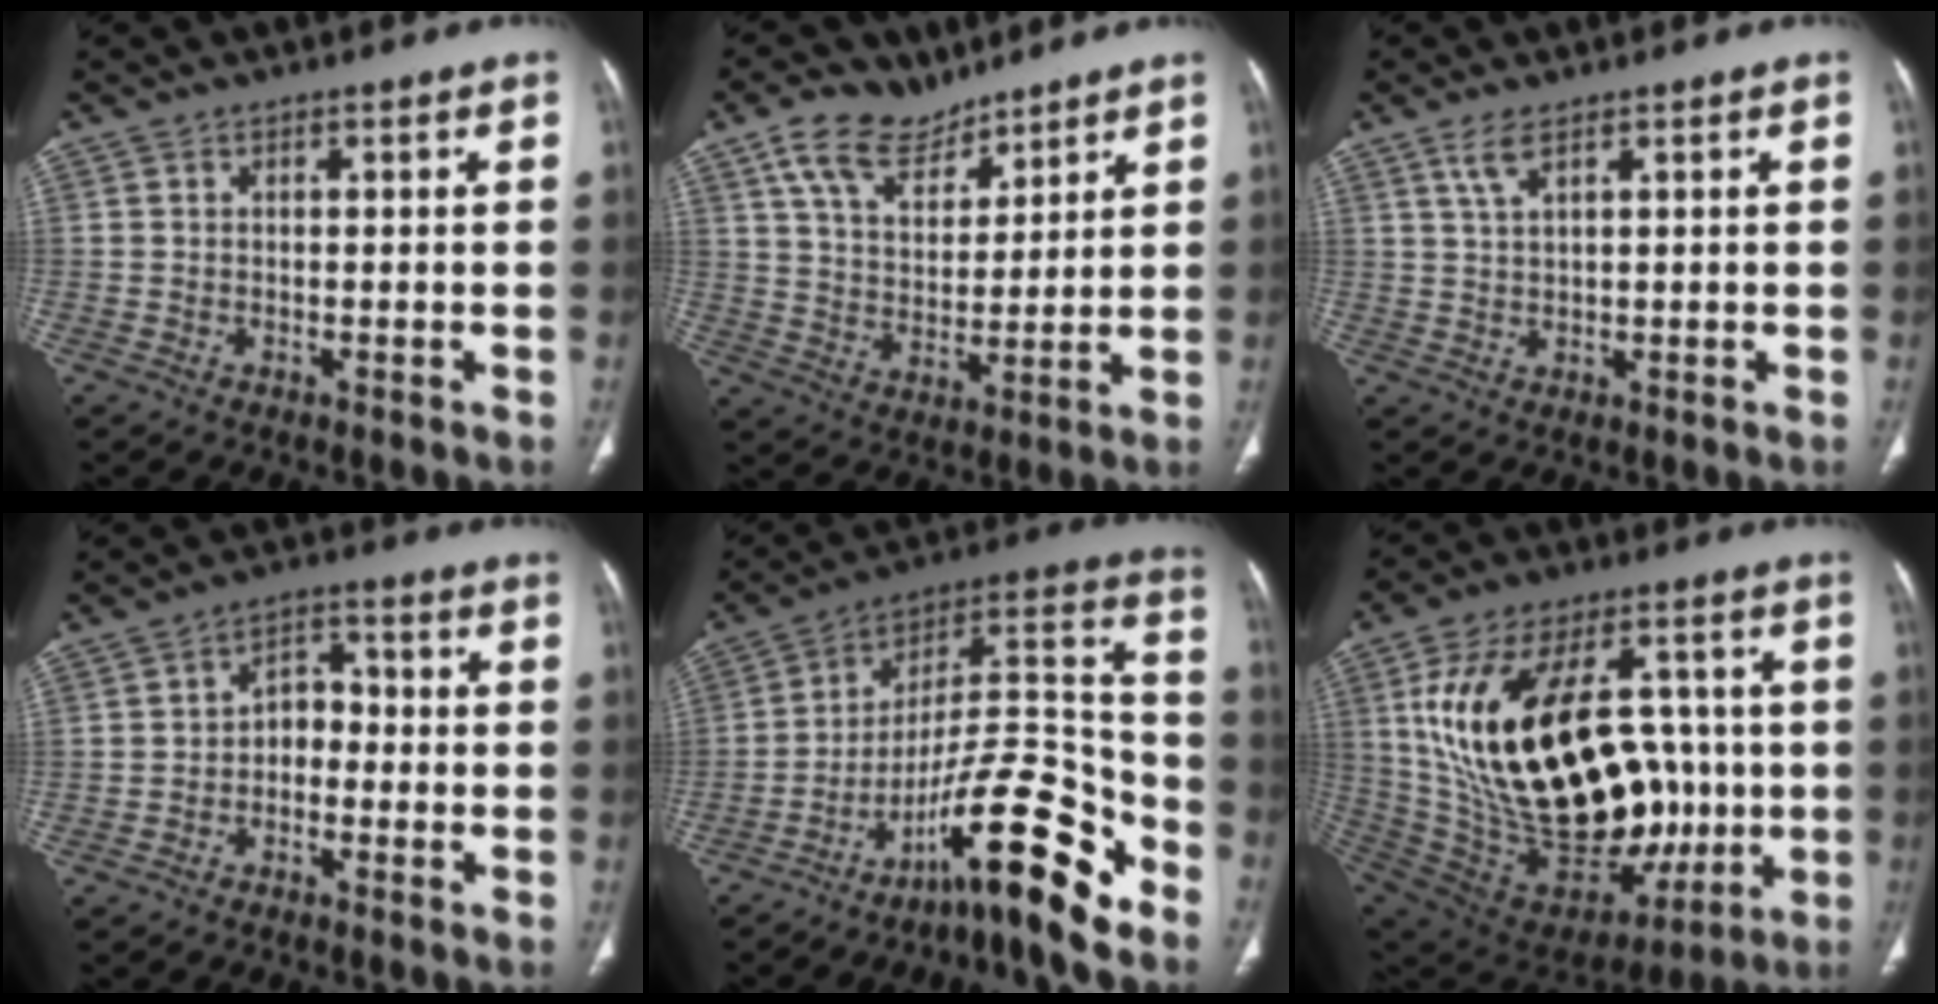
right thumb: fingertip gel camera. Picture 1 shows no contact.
{"total": 10.8, "force": [7.4, 6.1, 4.9], "torque": [-0.072, -0.032, 0.143]}
{"total": 3.5, "force": [2.1, 1.1, 2.5], "torque": [-0.057, -0.002, 0.050]}
{"total": 4.9, "force": [-1.5, 3.5, 3.0], "torque": [-0.030, 0.031, -0.036]}
{"total": 19.6, "force": [-12.5, 3.8, 14.6], "torque": [-0.223, 0.115, -0.201]}
{"total": 34.7, "force": [1.1, 20.2, 28.2], "torque": [-0.500, 0.007, 0.055]}